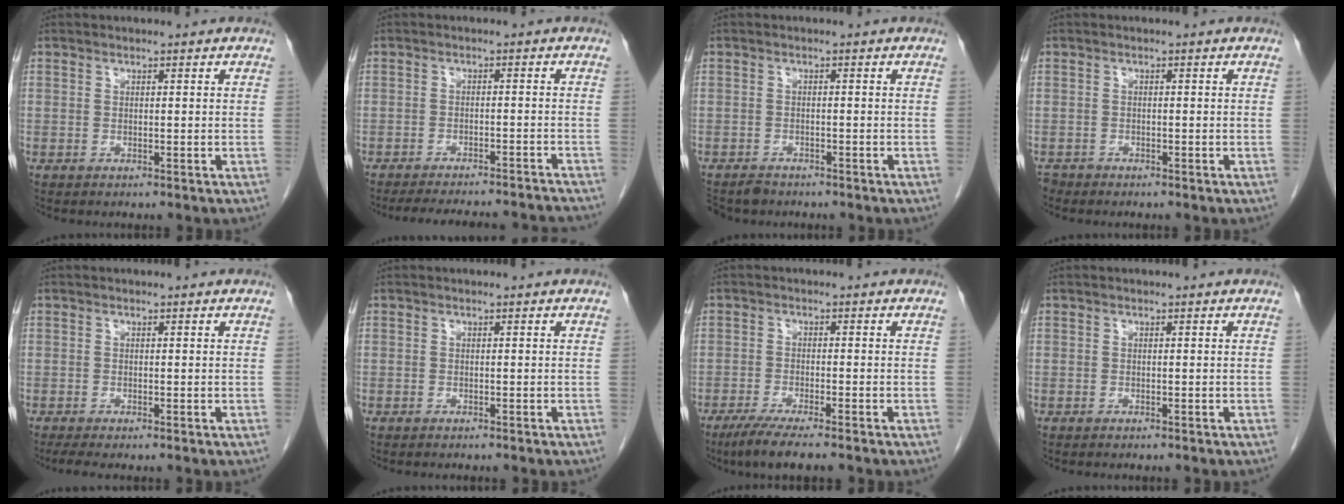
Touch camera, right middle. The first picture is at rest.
{"total": 16.2, "force": [-15.2, 1.9, 5.3], "torque": [-0.087, -0.006, -0.189]}
{"total": 3.8, "force": [-3.4, 1.6, 0.6], "torque": [-0.010, -0.006, -0.056]}
{"total": 0.9, "force": [-0.8, 0.2, -0.2], "torque": [-0.002, -0.003, -0.017]}
{"total": 1.7, "force": [-1.3, -0.1, 1.1], "torque": [-0.026, -0.008, -0.025]}
{"total": 1.7, "force": [-1.5, 0.2, 0.7], "torque": [-0.011, -0.002, -0.017]}
{"total": 6.4, "force": [-4.9, 0.0, 4.2], "torque": [-0.069, -0.016, -0.080]}
{"total": 1.0, "force": [-0.9, 0.1, 0.4], "torque": [-0.005, -0.001, -0.013]}